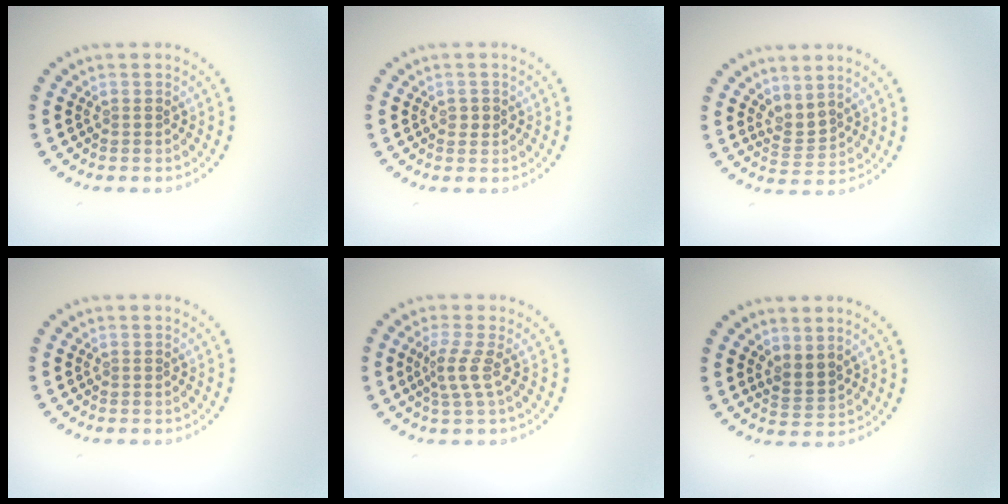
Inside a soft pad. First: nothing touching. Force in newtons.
{"total": 0.9, "press": 0.9, "slide": 0.1}
{"total": 2.0, "press": 1.4, "slide": 1.4}
{"total": 0.0}
{"total": 2.2, "press": 1.5, "slide": 1.6}
{"total": 2.0, "press": 1.5, "slide": 1.2}